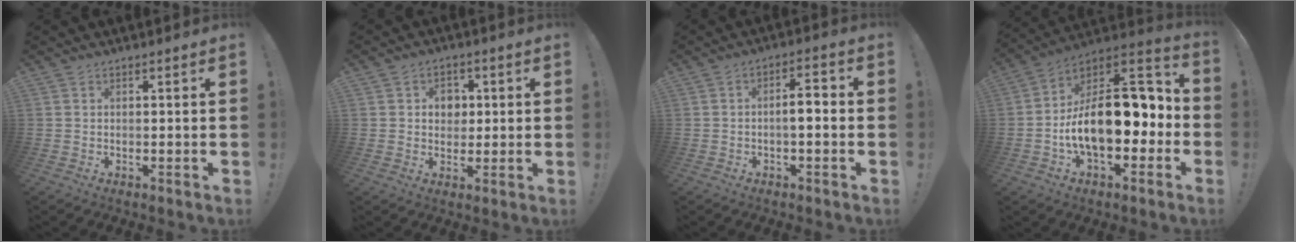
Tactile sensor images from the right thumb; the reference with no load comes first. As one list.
[{"total": 5.5, "force": [1.0, 4.8, 2.5], "torque": [-0.032, -0.002, 0.015]}, {"total": 5.5, "force": [-1.1, 1.8, 5.1], "torque": [-0.074, 0.005, -0.023]}, {"total": 21.9, "force": [-2.0, 12.0, 18.2], "torque": [-0.293, 0.010, -0.022]}]